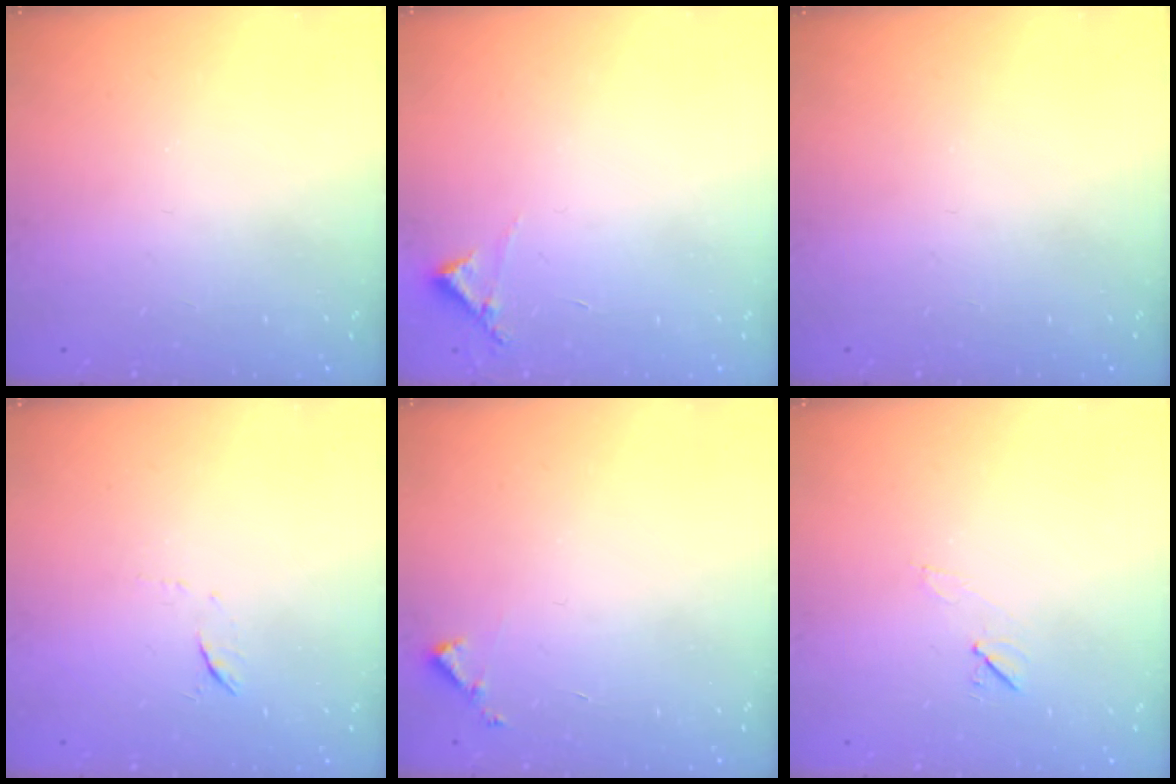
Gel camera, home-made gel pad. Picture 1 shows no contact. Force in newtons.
{"total": 4.3, "press": 4.3, "slide": 0.2}
{"total": 0.0}
{"total": 5.0, "press": 4.8, "slide": 1.4}
{"total": 3.6, "press": 3.6, "slide": 0.3}
{"total": 5.2, "press": 4.7, "slide": 2.1}